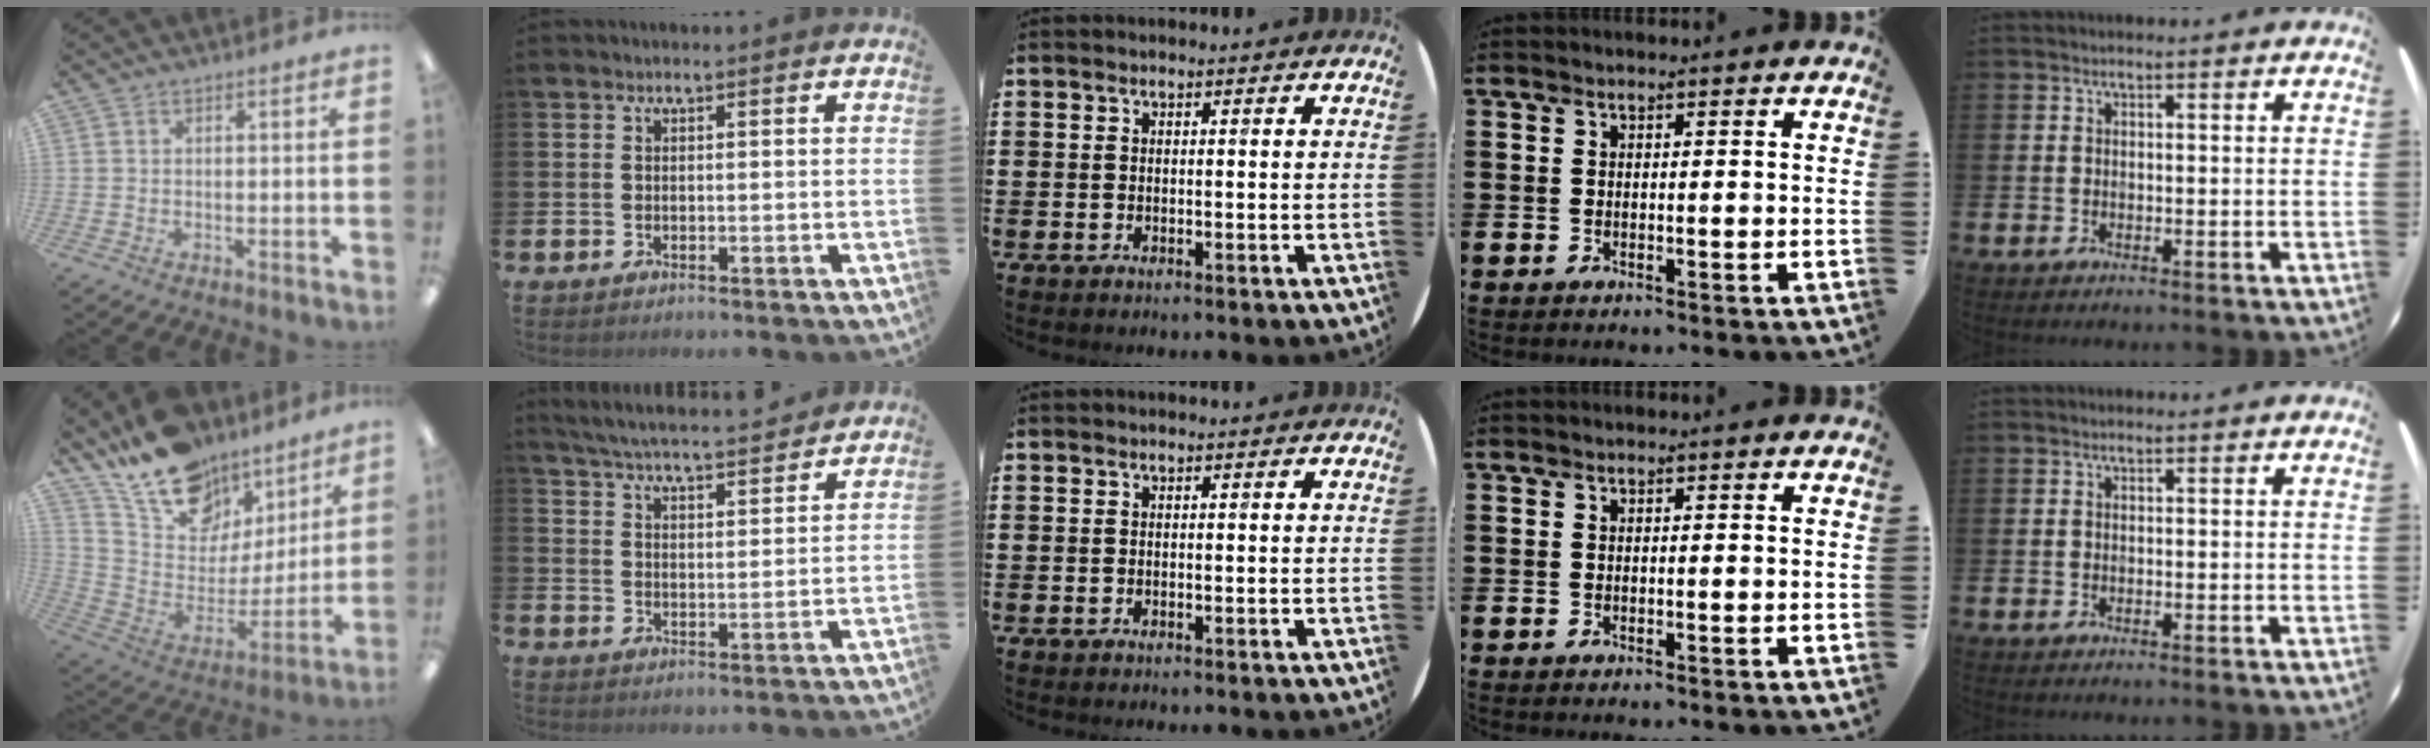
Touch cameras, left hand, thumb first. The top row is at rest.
{"thumb": {"total": 18.3, "force": [14.1, 10.2, 5.6], "torque": [-0.121, -0.097, 0.260]}, "index": {"total": 5.7, "force": [5.6, 0.3, 1.2], "torque": [-0.048, -0.038, 0.098]}}